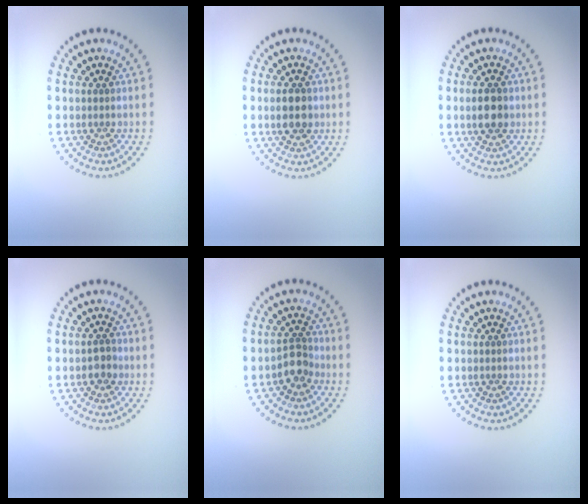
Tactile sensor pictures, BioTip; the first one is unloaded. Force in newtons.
{"total": 2.9, "press": 2.9, "slide": 0.1}
{"total": 2.9, "press": 2.9, "slide": 0.1}
{"total": 1.4, "press": 1.4, "slide": 0.2}
{"total": 2.1, "press": 1.8, "slide": 1.0}
{"total": 0.0}